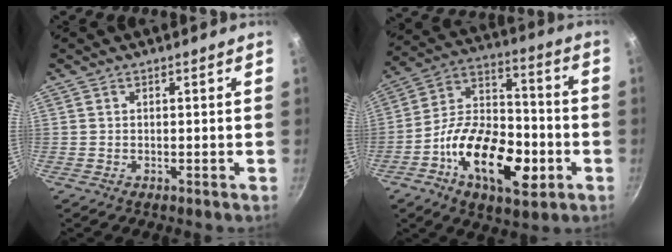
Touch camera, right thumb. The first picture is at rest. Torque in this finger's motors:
{"motor_torque": [2.62, 2.39, 1.37, -1.40, 0.28]}